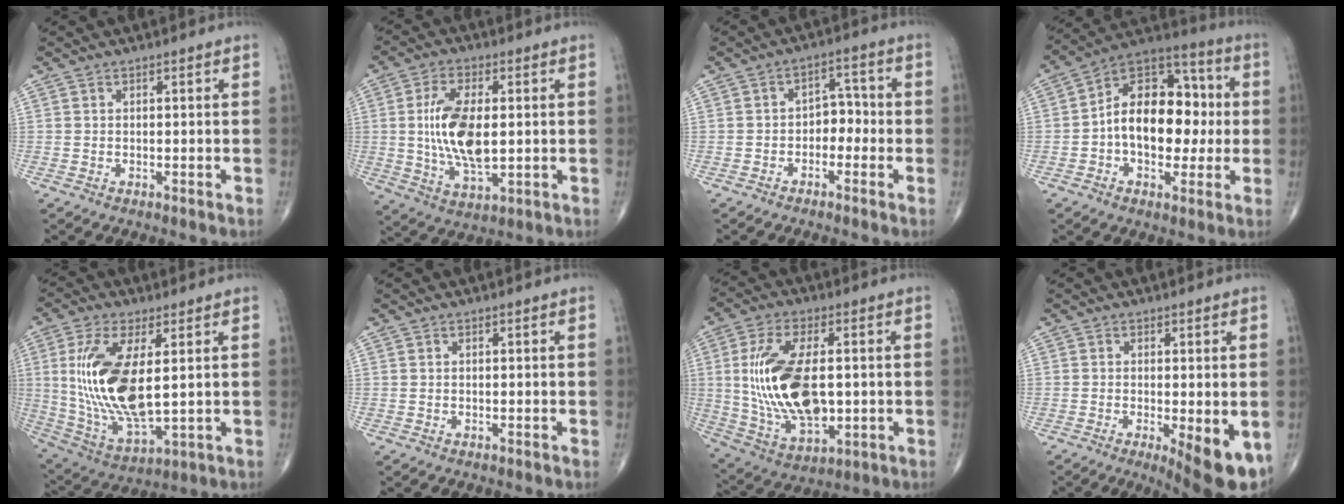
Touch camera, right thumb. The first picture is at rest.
{"total": 12.8, "force": [0.6, 6.0, 11.3], "torque": [-0.218, -0.010, 0.017]}
{"total": 4.8, "force": [-1.5, 3.4, 2.9], "torque": [-0.016, 0.027, -0.036]}
{"total": 18.2, "force": [-0.4, 11.6, 14.0], "torque": [-0.176, 0.039, -0.014]}
{"total": 17.8, "force": [2.4, 7.4, 16.0], "torque": [-0.327, -0.021, 0.060]}
{"total": 0.0}
{"total": 18.8, "force": [0.7, 9.6, 16.2], "torque": [-0.313, -0.011, 0.026]}
{"total": 9.6, "force": [-3.1, 2.9, 8.6], "torque": [-0.113, -0.020, -0.040]}